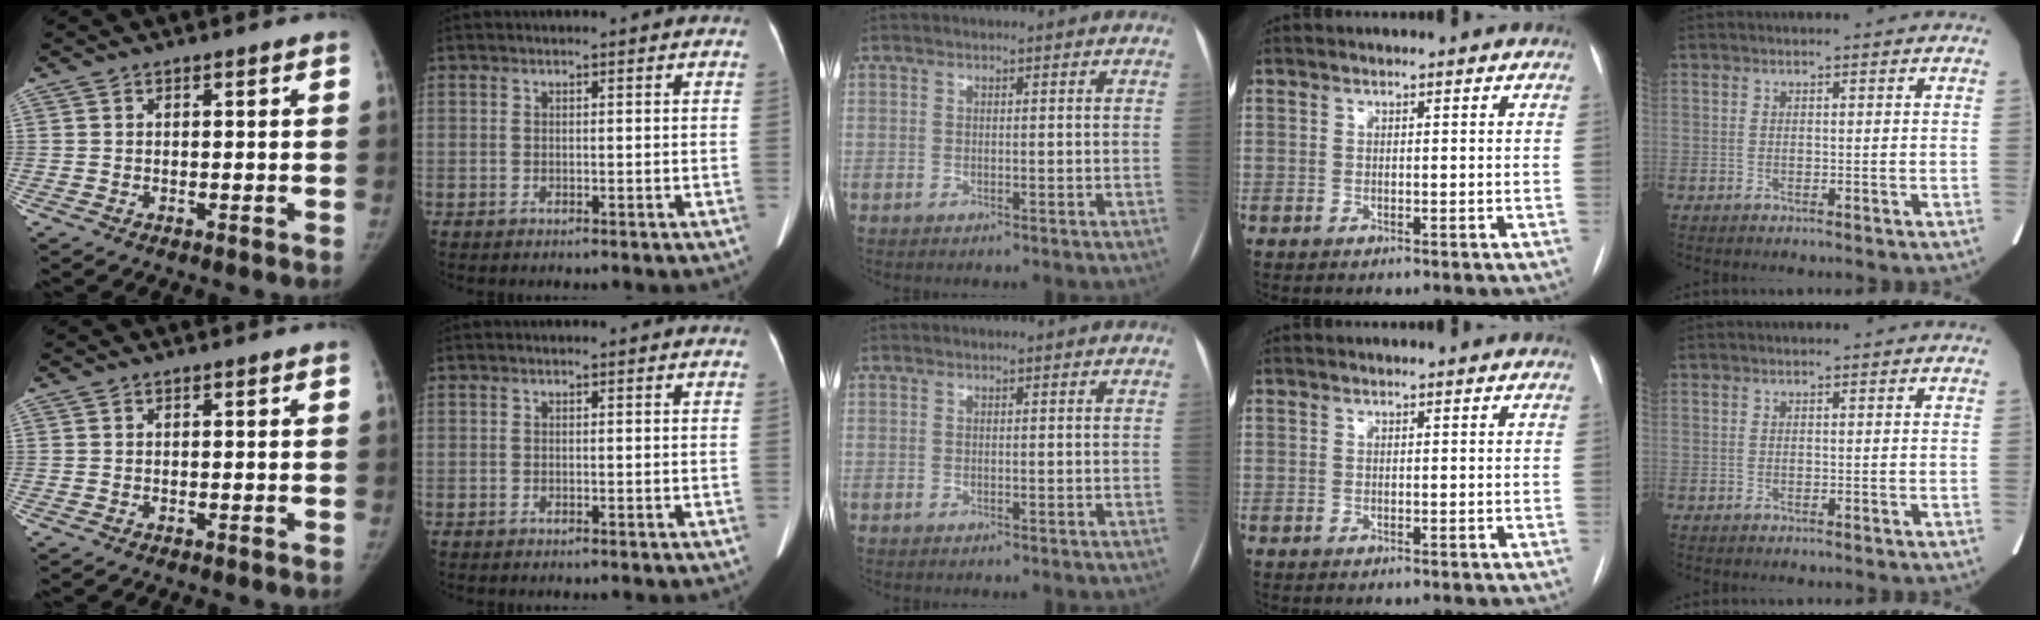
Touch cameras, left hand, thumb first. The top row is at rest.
{}